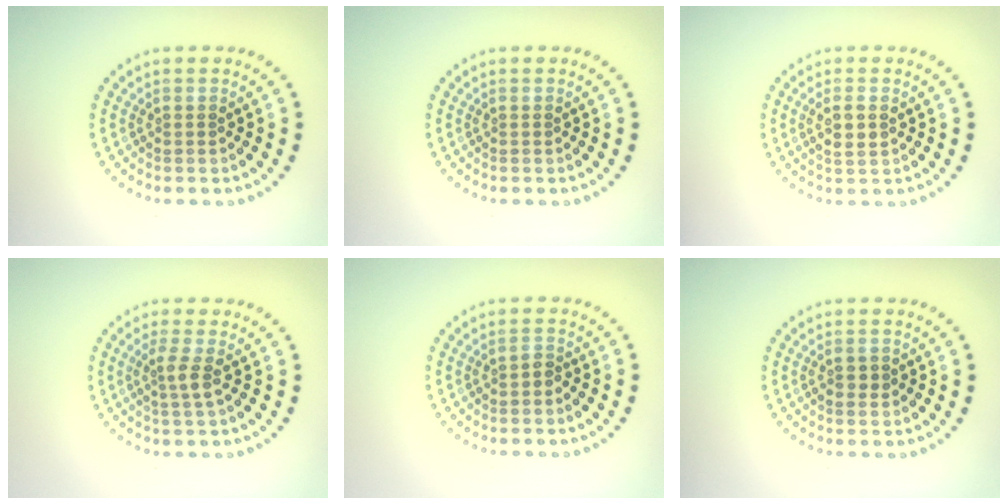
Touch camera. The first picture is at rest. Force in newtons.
{"total": 0.0}
{"total": 2.1, "press": 2.0, "slide": 0.6}
{"total": 1.9, "press": 1.4, "slide": 1.3}
{"total": 0.9, "press": 0.8, "slide": 0.5}
{"total": 1.2, "press": 1.2, "slide": 0.2}